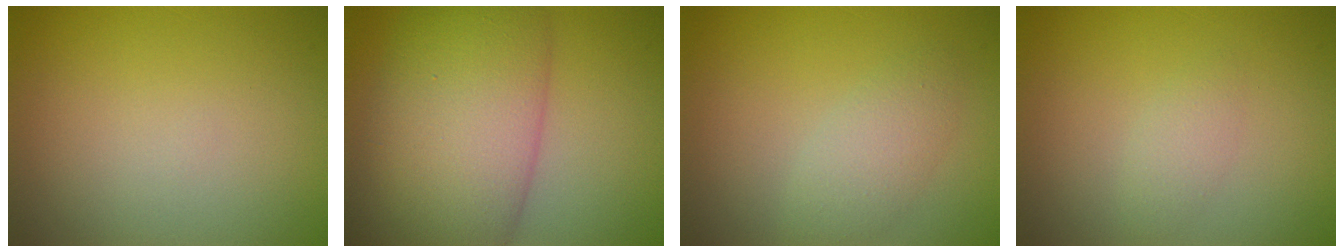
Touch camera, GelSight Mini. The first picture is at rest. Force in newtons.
{"total": 12.1, "press": 12.1, "slide": 0.5}
{"total": 2.4, "press": 2.4, "slide": 0.2}
{"total": 1.3, "press": 1.3, "slide": 0.0}